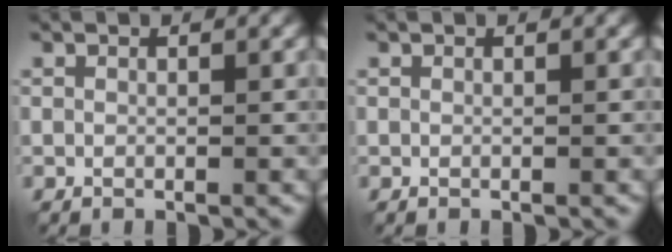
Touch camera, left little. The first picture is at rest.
{"total": 0.0}